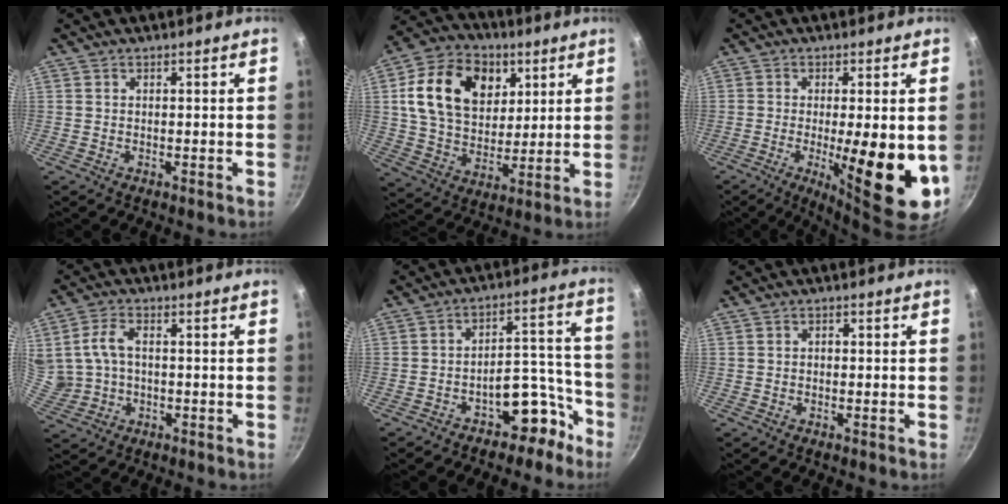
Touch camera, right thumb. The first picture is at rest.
{"total": 19.4, "force": [6.3, 14.0, 11.9], "torque": [-0.185, -0.010, 0.104]}
{"total": 14.5, "force": [-2.4, 3.8, 13.8], "torque": [-0.189, -0.007, -0.027]}
{"total": 8.5, "force": [0.4, 6.2, 5.7], "torque": [-0.111, 0.013, 0.014]}
{"total": 10.4, "force": [-6.9, 5.7, 5.2], "torque": [-0.010, 0.099, -0.097]}
{"total": 1.0, "force": [-0.2, 0.8, 0.6], "torque": [-0.009, 0.006, -0.004]}